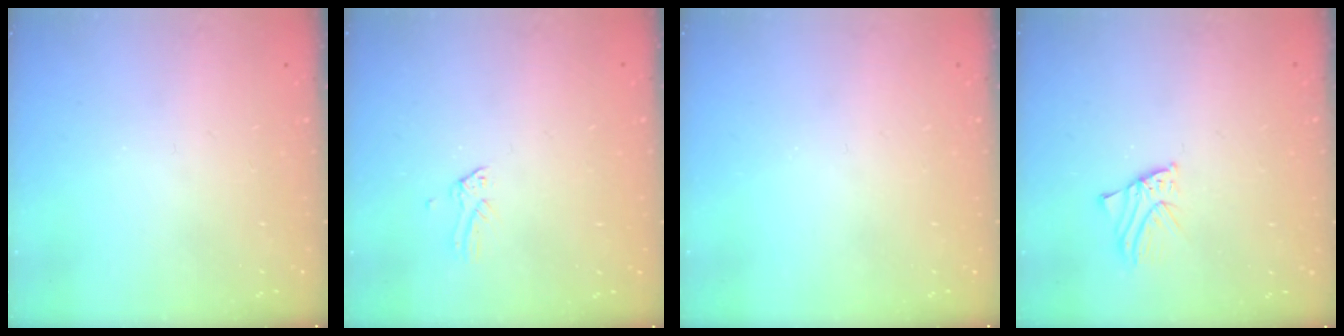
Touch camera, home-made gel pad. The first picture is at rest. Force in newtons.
{"total": 0.0}
{"total": 0.0}
{"total": 1.9, "press": 1.9, "slide": 0.1}